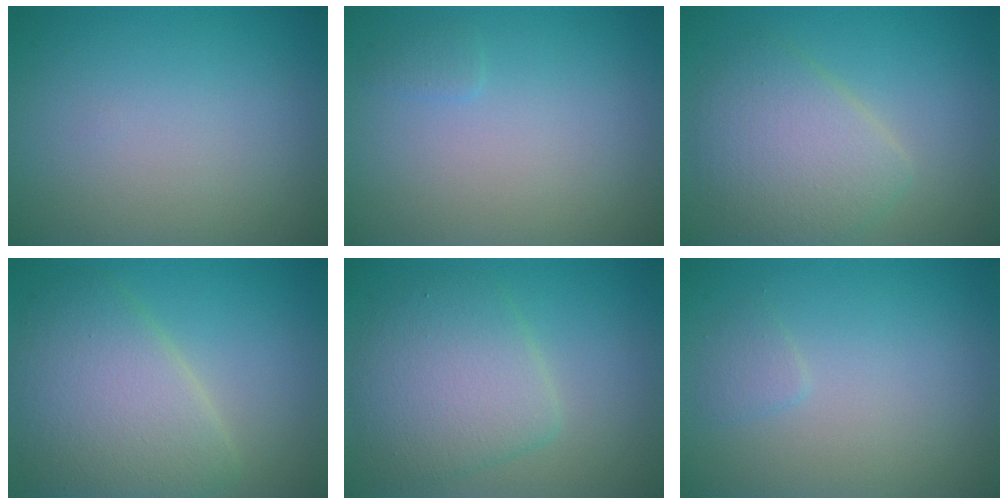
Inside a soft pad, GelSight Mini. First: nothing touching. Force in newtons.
{"total": 0.6, "press": 0.6, "slide": 0.0}
{"total": 5.0, "press": 5.0, "slide": 0.2}
{"total": 6.8, "press": 6.8, "slide": 0.2}
{"total": 5.3, "press": 5.3, "slide": 0.1}
{"total": 0.9, "press": 0.9, "slide": 0.1}